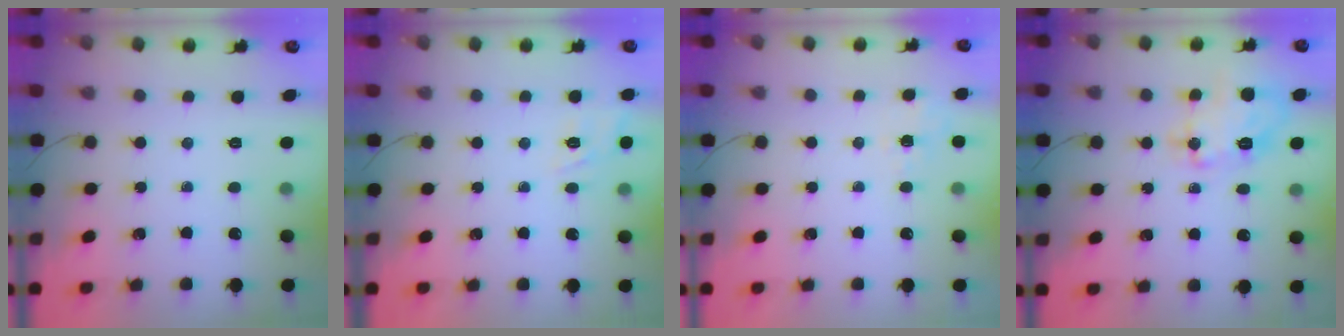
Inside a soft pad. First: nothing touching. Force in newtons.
{"total": 3.8, "press": 3.5, "slide": 1.4}
{"total": 1.9, "press": 1.1, "slide": 1.6}
{"total": 14.6, "press": 14.5, "slide": 0.9}